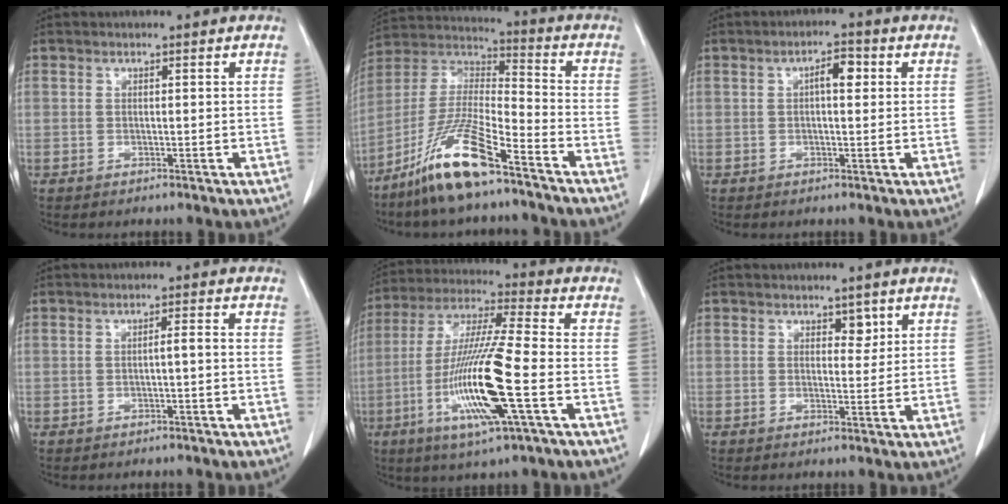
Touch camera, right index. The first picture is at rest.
{"total": 14.3, "force": [-9.7, 1.4, 10.4], "torque": [-0.222, -0.015, -0.186]}
{"total": 3.3, "force": [0.7, 1.1, 3.1], "torque": [-0.051, 0.010, 0.009]}
{"total": 1.5, "force": [-0.4, 0.1, 1.4], "torque": [-0.021, 0.003, -0.006]}
{"total": 16.3, "force": [-4.8, 0.4, 15.5], "torque": [-0.315, -0.016, -0.091]}
{"total": 2.0, "force": [1.2, 1.1, 1.1], "torque": [-0.009, -0.004, 0.018]}